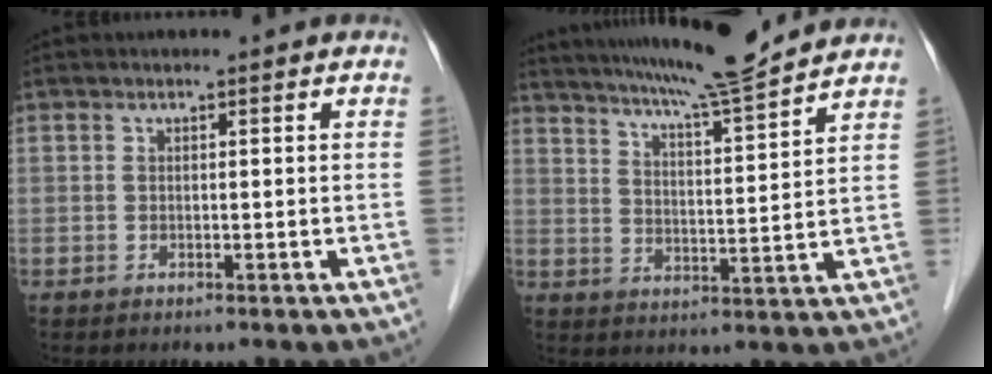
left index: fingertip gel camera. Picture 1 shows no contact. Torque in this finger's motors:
{"motor_torque": [1.11, -1.03, 0.50, 0.12]}